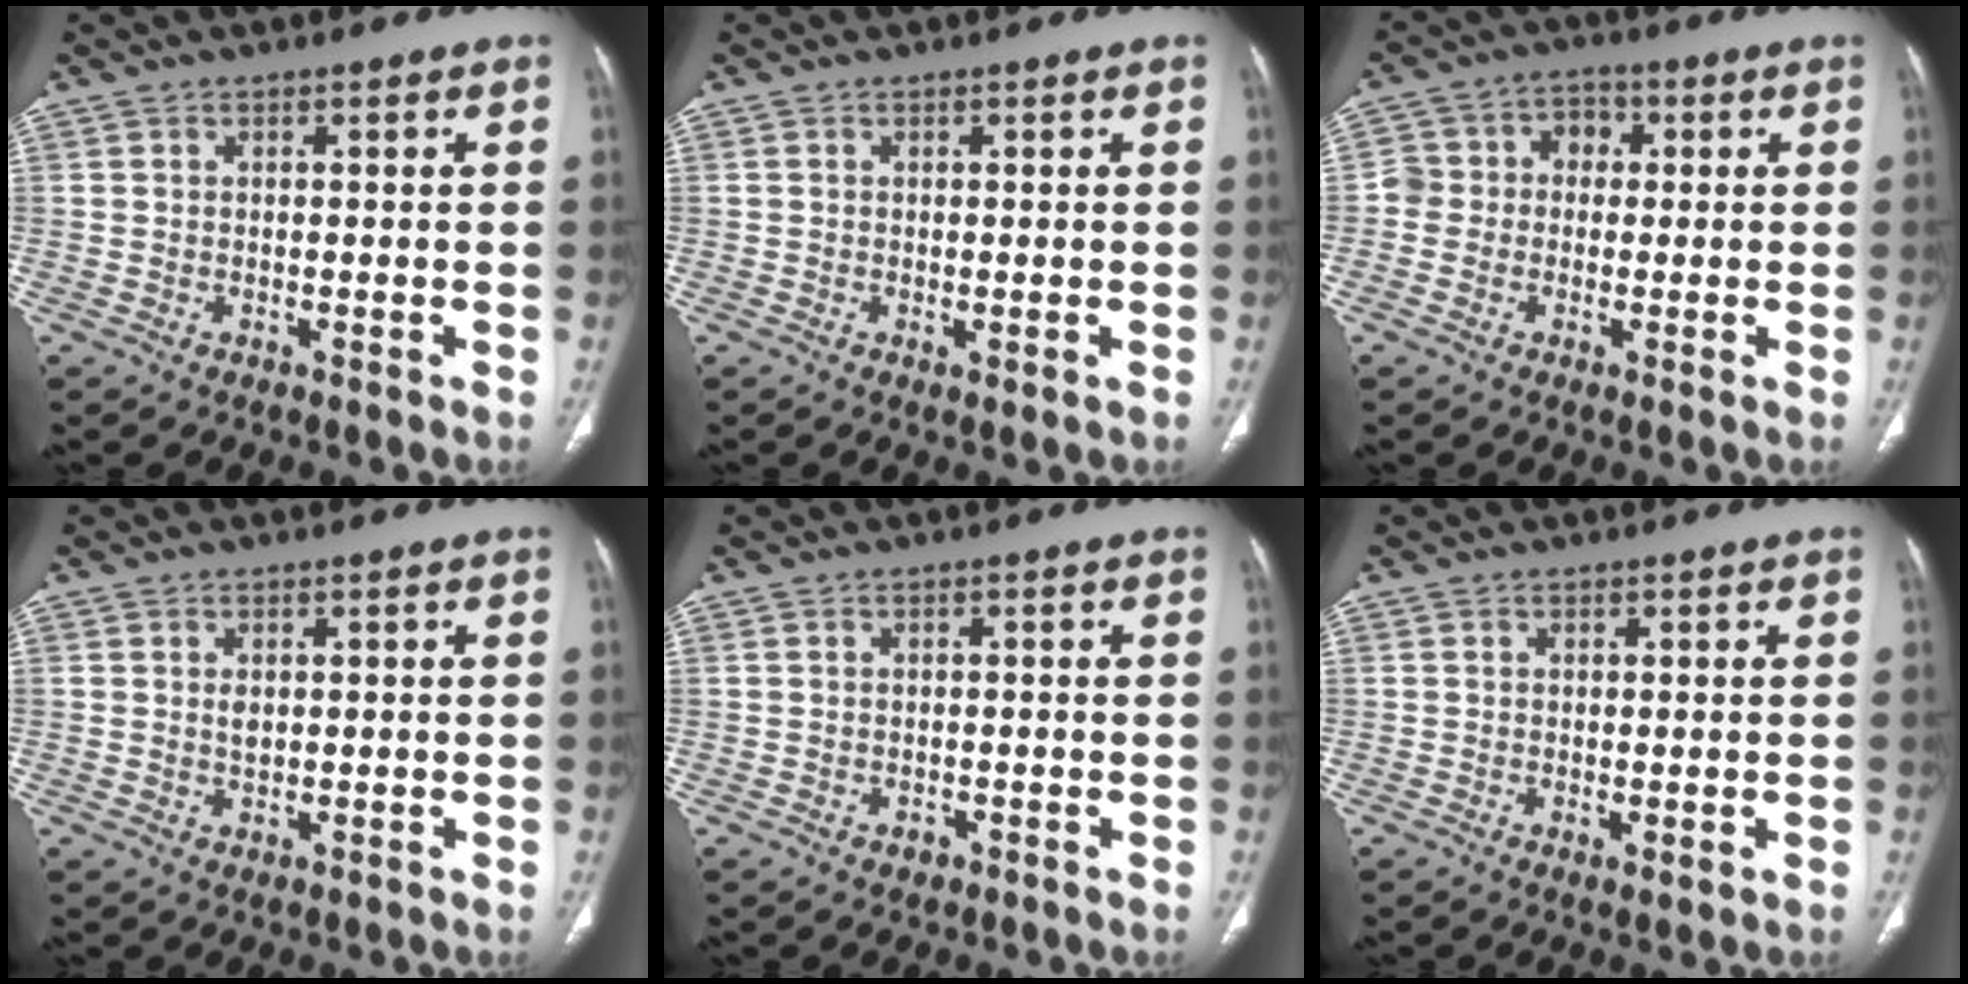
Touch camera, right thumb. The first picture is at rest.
{"total": 0.7, "force": [-0.1, 0.2, 0.7], "torque": [-0.017, -0.006, 0.000]}
{"total": 6.8, "force": [-0.1, 6.1, 2.9], "torque": [-0.023, 0.030, -0.013]}
{"total": 1.6, "force": [0.4, 1.0, 1.2], "torque": [-0.018, -0.003, 0.010]}
{"total": 1.0, "force": [-0.6, 0.8, 0.4], "torque": [-0.005, 0.003, -0.007]}
{"total": 1.0, "force": [-0.2, 0.3, 1.0], "torque": [-0.022, -0.008, -0.002]}